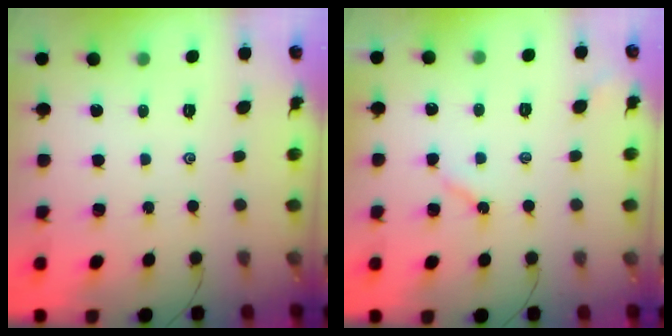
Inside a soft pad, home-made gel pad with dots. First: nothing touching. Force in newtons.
{"total": 3.8, "press": 3.7, "slide": 0.9}